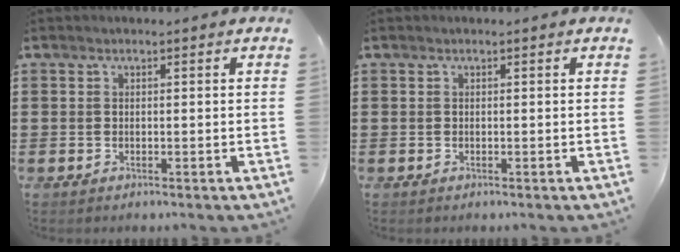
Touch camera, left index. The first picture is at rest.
{"total": 0.0}